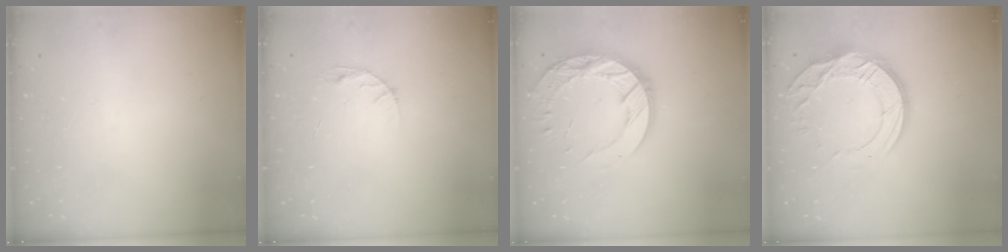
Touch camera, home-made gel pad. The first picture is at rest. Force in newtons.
{"total": 5.3, "press": 5.3, "slide": 0.6}
{"total": 20.4, "press": 20.3, "slide": 1.7}
{"total": 15.5, "press": 15.5, "slide": 1.1}